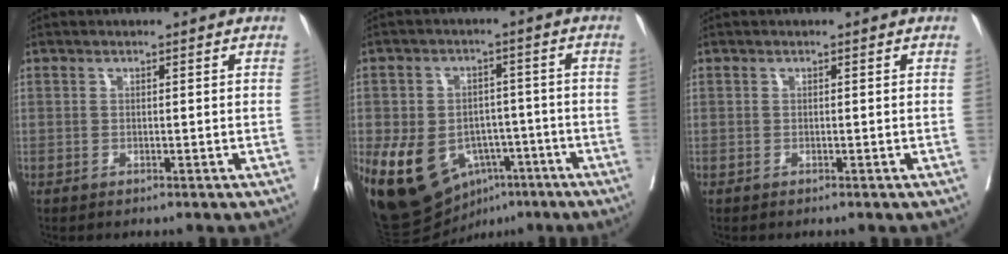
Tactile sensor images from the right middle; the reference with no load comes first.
{"total": 15.4, "force": [-6.5, 10.9, 8.8], "torque": [-0.167, 0.011, -0.089]}
{"total": 0.0}